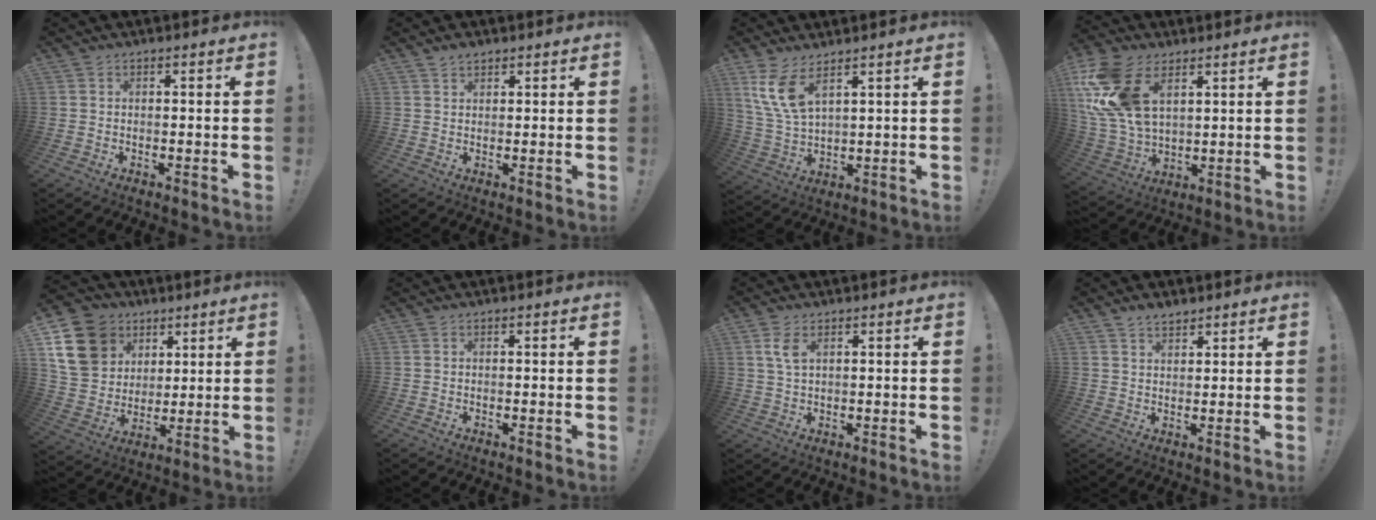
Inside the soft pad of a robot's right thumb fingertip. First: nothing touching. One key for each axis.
{"total": 2.1, "fx": 1.7, "fy": 1.0, "fz": 0.5, "tx": -0.006, "ty": -0.009, "tz": 0.032}
{"total": 9.6, "fx": 5.7, "fy": 3.5, "fz": 6.9, "tx": -0.148, "ty": -0.027, "tz": 0.106}
{"total": 18.9, "fx": 7.8, "fy": 11.7, "fz": 12.8, "tx": -0.270, "ty": -0.026, "tz": 0.149}
{"total": 16.8, "fx": 6.5, "fy": 13.7, "fz": 7.1, "tx": -0.116, "ty": -0.020, "tz": 0.142}
{"total": 0.0}
{"total": 4.3, "fx": 1.7, "fy": 2.0, "fz": 3.3, "tx": -0.064, "ty": 0.000, "tz": 0.031}
{"total": 3.5, "fx": 3.0, "fy": 1.5, "fz": 0.9, "tx": -0.012, "ty": -0.019, "tz": 0.055}